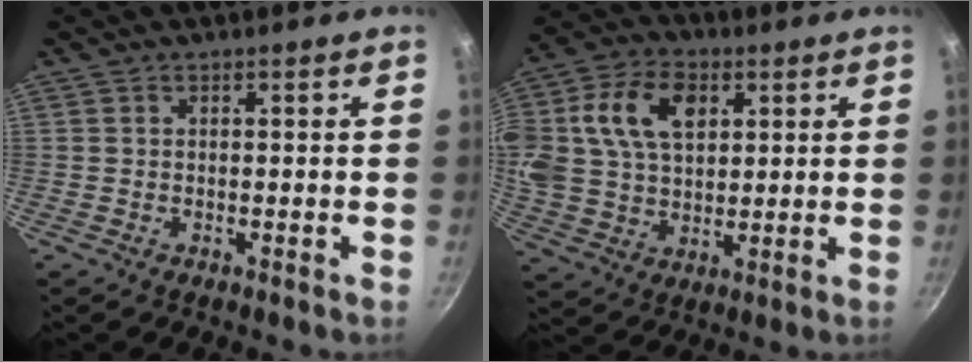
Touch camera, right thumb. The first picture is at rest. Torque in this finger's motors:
{"motor_torque": [1.32, 3.69, 1.19, -0.04, 0.24]}